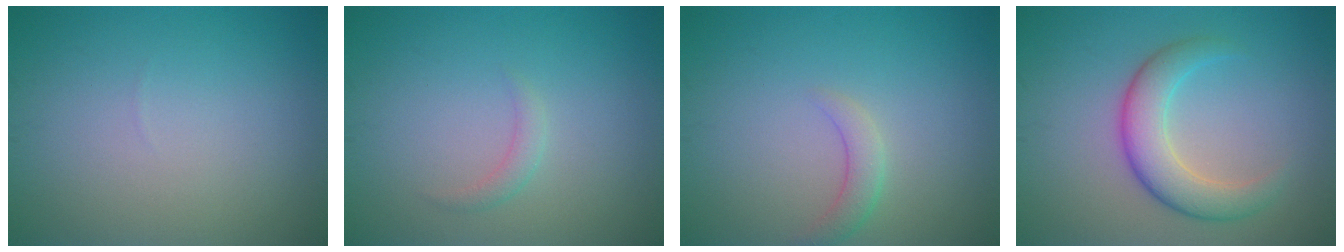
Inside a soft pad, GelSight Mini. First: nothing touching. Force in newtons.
{"total": 1.1, "press": 1.1, "slide": 0.1}
{"total": 1.8, "press": 1.8, "slide": 0.1}
{"total": 4.6, "press": 4.6, "slide": 0.1}